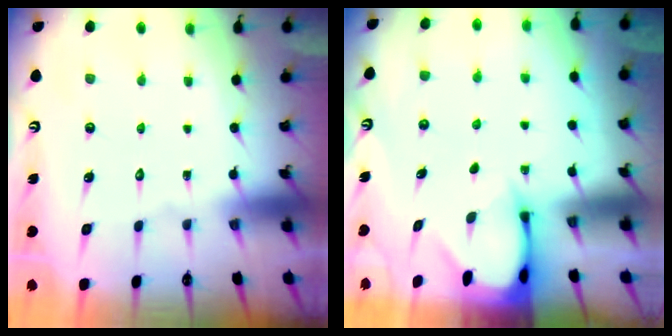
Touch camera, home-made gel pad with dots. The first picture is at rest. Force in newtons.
{"total": 2.5, "press": 2.5, "slide": 0.3}